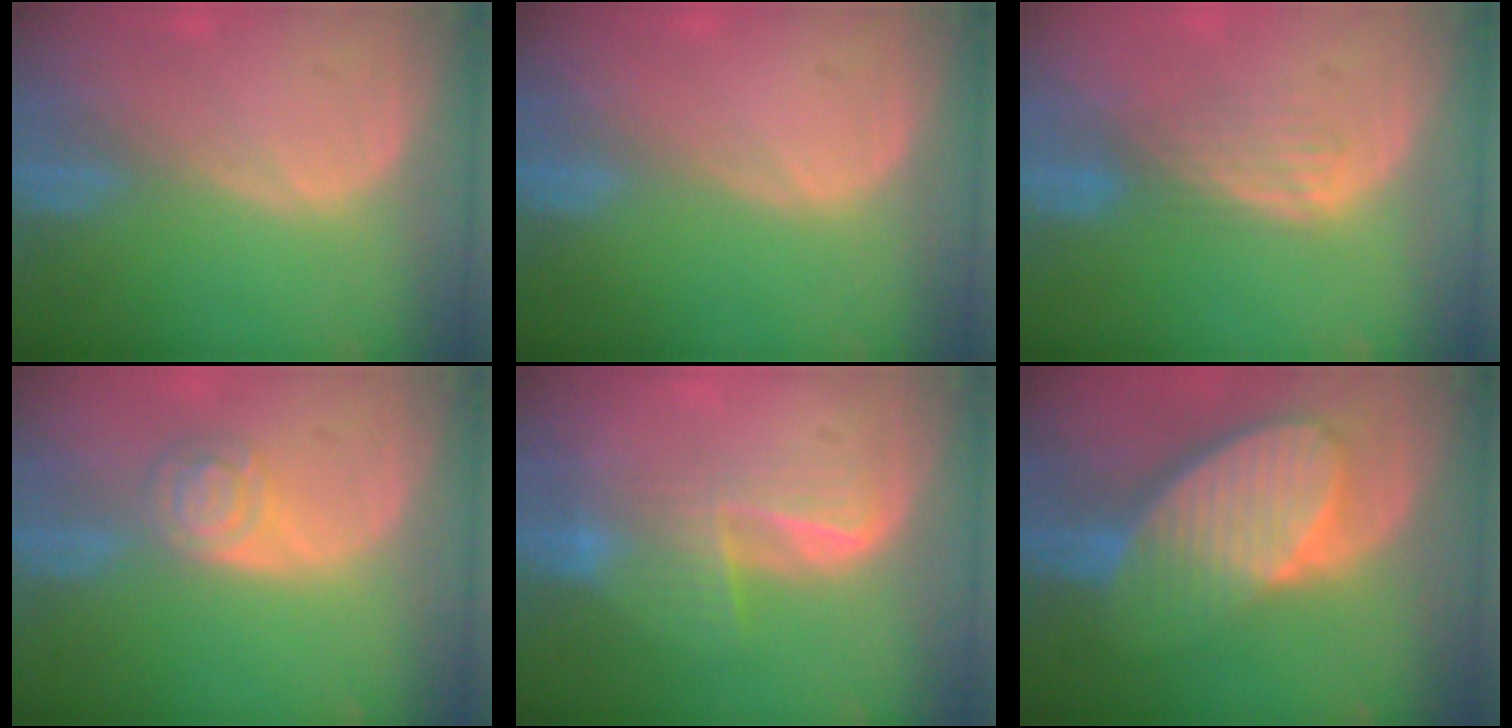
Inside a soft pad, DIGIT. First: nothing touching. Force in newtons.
{"total": 0.0}
{"total": 3.8, "press": 3.2, "slide": 2.0}
{"total": 5.1, "press": 4.4, "slide": 2.5}
{"total": 6.0, "press": 5.7, "slide": 1.8}
{"total": 10.2, "press": 9.0, "slide": 4.8}